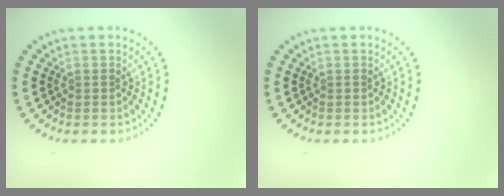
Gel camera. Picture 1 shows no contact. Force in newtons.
{"total": 0.0}